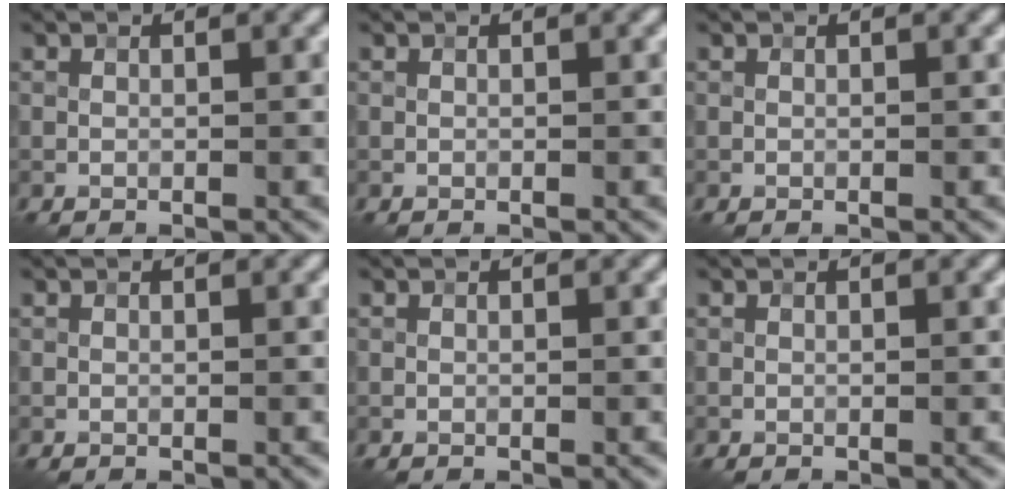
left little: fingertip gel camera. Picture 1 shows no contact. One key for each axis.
{"total": 0.0}
{"total": 0.0}
{"total": 0.0}
{"total": 0.0}
{"total": 0.0}